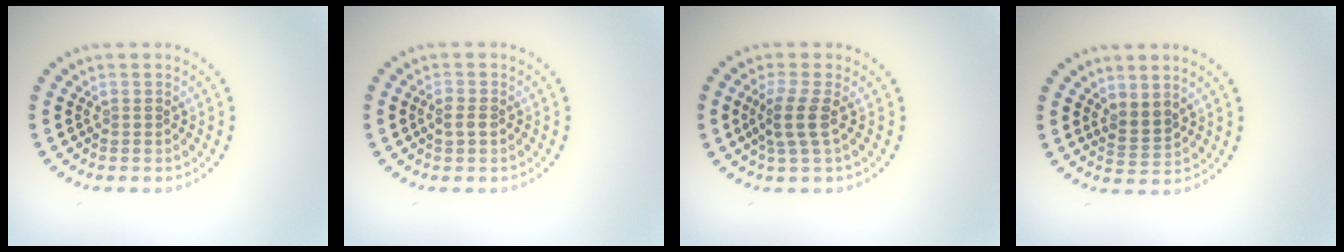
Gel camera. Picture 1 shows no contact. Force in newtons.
{"total": 1.2, "press": 1.2, "slide": 0.1}
{"total": 2.5, "press": 2.0, "slide": 1.5}
{"total": 2.0, "press": 1.6, "slide": 1.2}